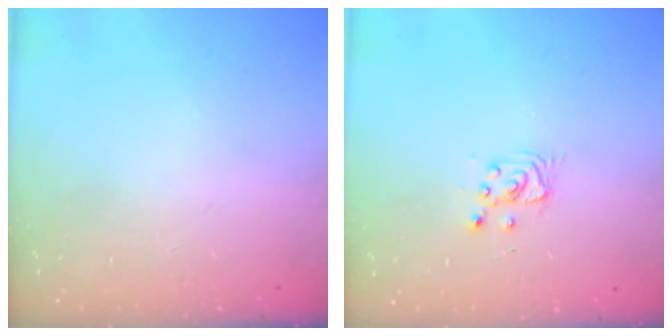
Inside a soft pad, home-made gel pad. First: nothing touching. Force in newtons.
{"total": 2.9, "press": 2.9, "slide": 0.4}